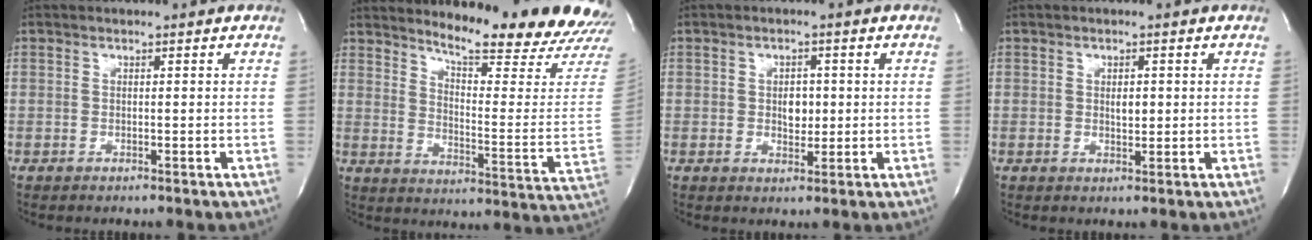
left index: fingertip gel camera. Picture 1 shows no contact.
{"total": 18.6, "force": [17.4, 0.3, 6.6], "torque": [-0.105, -0.108, 0.217]}
{"total": 3.0, "force": [0.2, 1.9, 2.3], "torque": [-0.032, 0.000, 0.005]}
{"total": 1.8, "force": [0.3, 0.9, 1.6], "torque": [-0.025, -0.001, 0.006]}